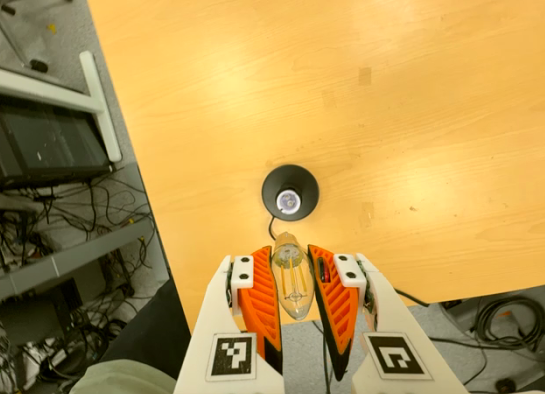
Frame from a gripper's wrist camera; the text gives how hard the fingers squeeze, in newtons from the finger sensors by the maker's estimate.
{"total": 20.5, "left": 21.9, "right": 19.0}